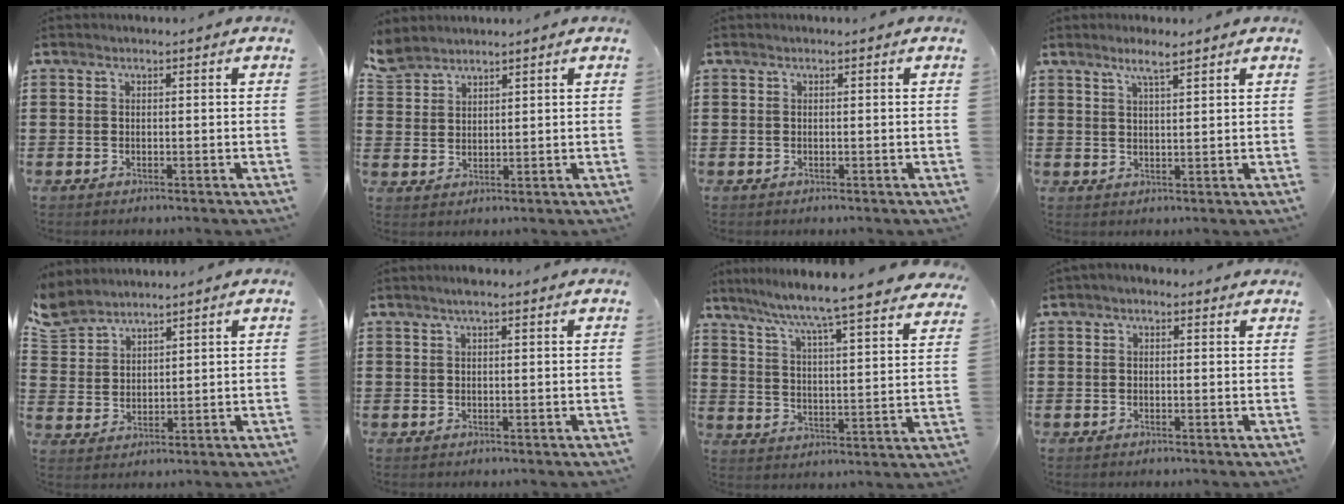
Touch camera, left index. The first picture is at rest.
{"total": 3.4, "force": [3.2, 1.2, 0.2], "torque": [-0.017, -0.003, 0.062]}
{"total": 0.0}
{"total": 3.1, "force": [2.4, 0.3, 2.0], "torque": [-0.044, 0.005, 0.041]}
{"total": 4.5, "force": [4.1, 1.8, 0.6], "torque": [-0.032, -0.012, 0.076]}
{"total": 1.4, "force": [0.8, 0.1, 1.2], "torque": [-0.023, 0.002, 0.014]}
{"total": 6.3, "force": [5.7, -1.3, 2.3], "torque": [-0.071, -0.055, 0.089]}
{"total": 0.8, "force": [0.1, 0.6, 0.5], "torque": [-0.011, 0.006, 0.000]}